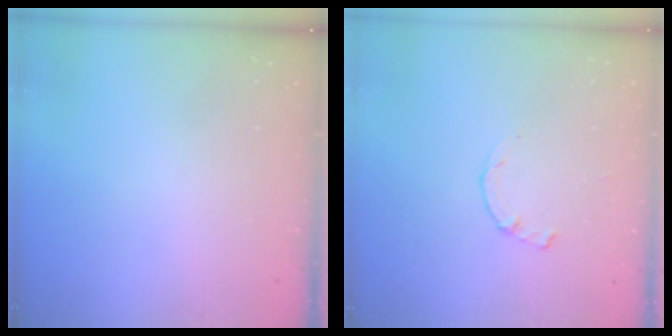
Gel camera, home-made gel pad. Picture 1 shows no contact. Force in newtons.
{"total": 1.2, "press": 1.1, "slide": 0.3}